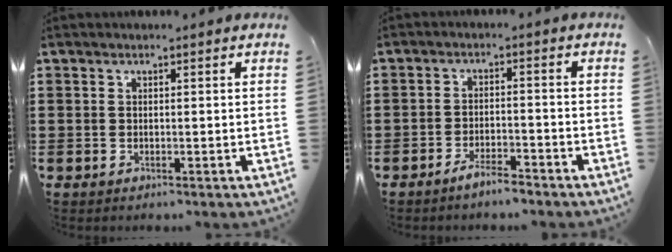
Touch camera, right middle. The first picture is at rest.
{"total": 3.2, "force": [-2.8, 0.3, 1.5], "torque": [-0.033, 0.003, -0.056]}